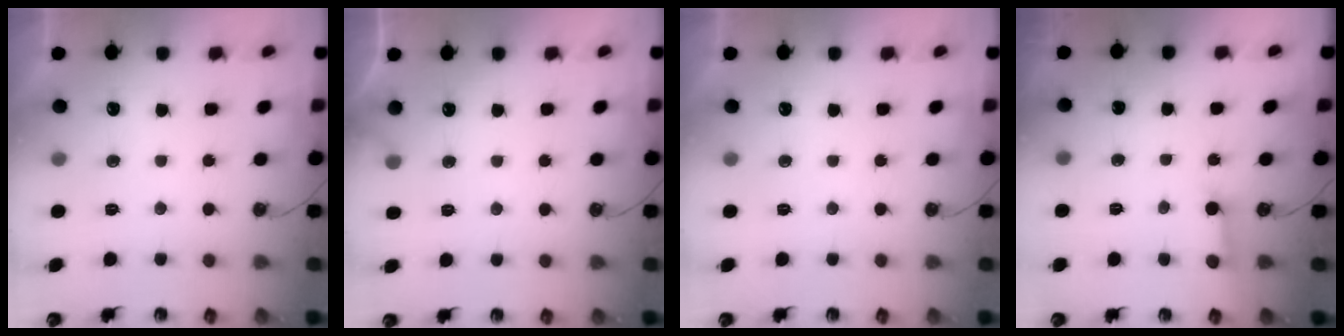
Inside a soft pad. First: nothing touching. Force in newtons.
{"total": 4.0, "press": 4.0, "slide": 0.3}
{"total": 0.0}
{"total": 3.0, "press": 3.0, "slide": 0.4}